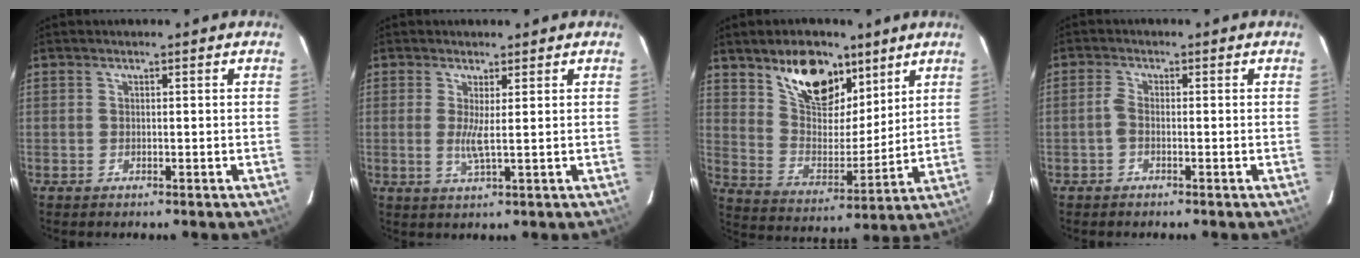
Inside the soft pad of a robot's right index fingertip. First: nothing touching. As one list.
[{"total": 3.1, "force": [0.5, 0.0, 3.0], "torque": [-0.061, -0.007, 0.004]}, {"total": 15.5, "force": [10.0, 8.0, 8.8], "torque": [-0.150, 0.007, 0.181]}, {"total": 1.5, "force": [-0.8, 0.6, 1.2], "torque": [-0.034, 0.005, -0.019]}]